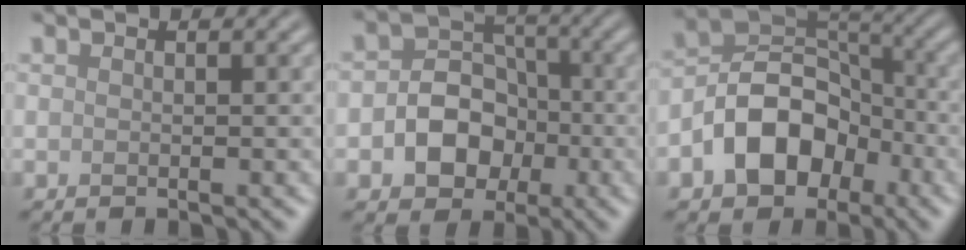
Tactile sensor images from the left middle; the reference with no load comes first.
{"total": 5.8, "force": [-1.5, 4.6, 3.2], "torque": [-0.028, 0.001, -0.038]}
{"total": 8.2, "force": [-3.5, 5.7, 4.7], "torque": [-0.073, 0.006, -0.073]}